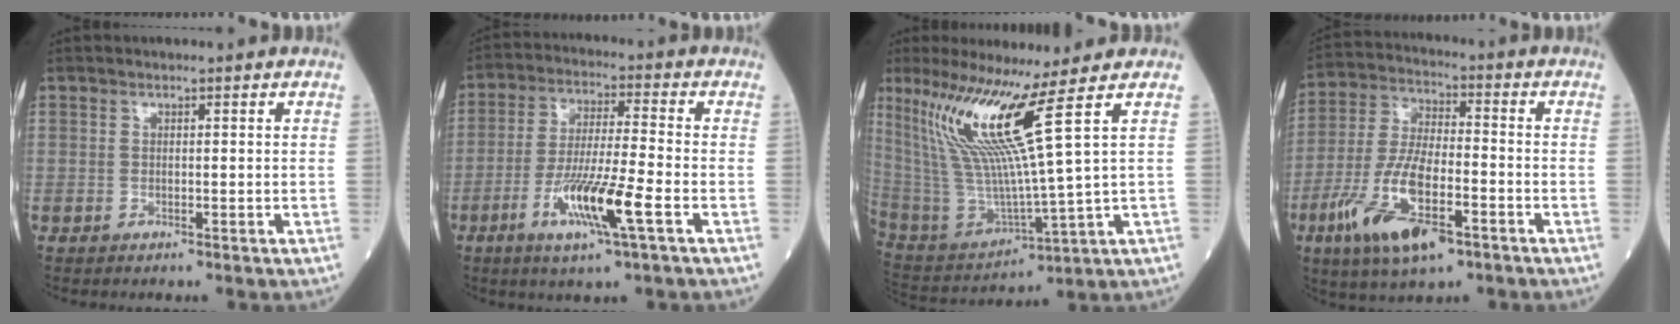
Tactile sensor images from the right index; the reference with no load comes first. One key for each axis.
{"total": 9.9, "fx": -4.0, "fy": 0.1, "fz": 9.0, "tx": -0.178, "ty": -0.012, "tz": -0.075}
{"total": 15.6, "fx": 8.1, "fy": -2.7, "fz": 13.1, "tx": -0.261, "ty": -0.019, "tz": 0.155}
{"total": 14.0, "fx": -6.6, "fy": 4.2, "fz": 11.6, "tx": -0.238, "ty": -0.013, "tz": -0.117}